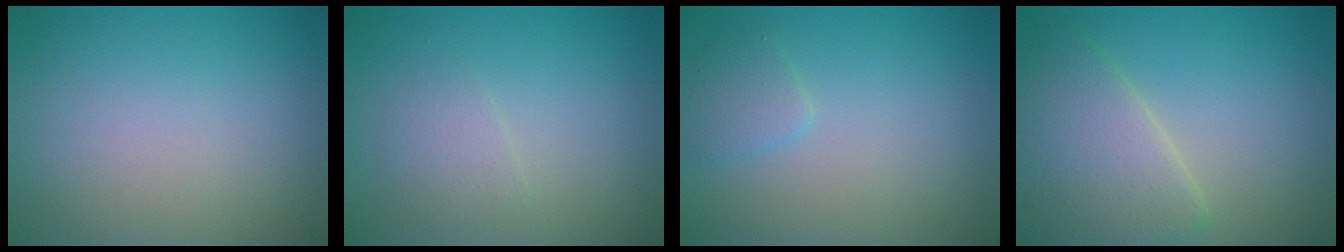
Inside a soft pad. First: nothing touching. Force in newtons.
{"total": 1.6, "press": 1.6, "slide": 0.1}
{"total": 1.6, "press": 1.6, "slide": 0.1}
{"total": 6.0, "press": 6.0, "slide": 0.2}